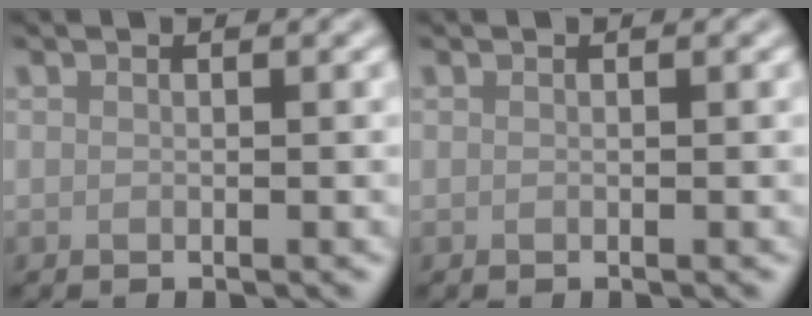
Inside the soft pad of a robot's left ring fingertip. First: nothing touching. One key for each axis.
{"total": 0.0}